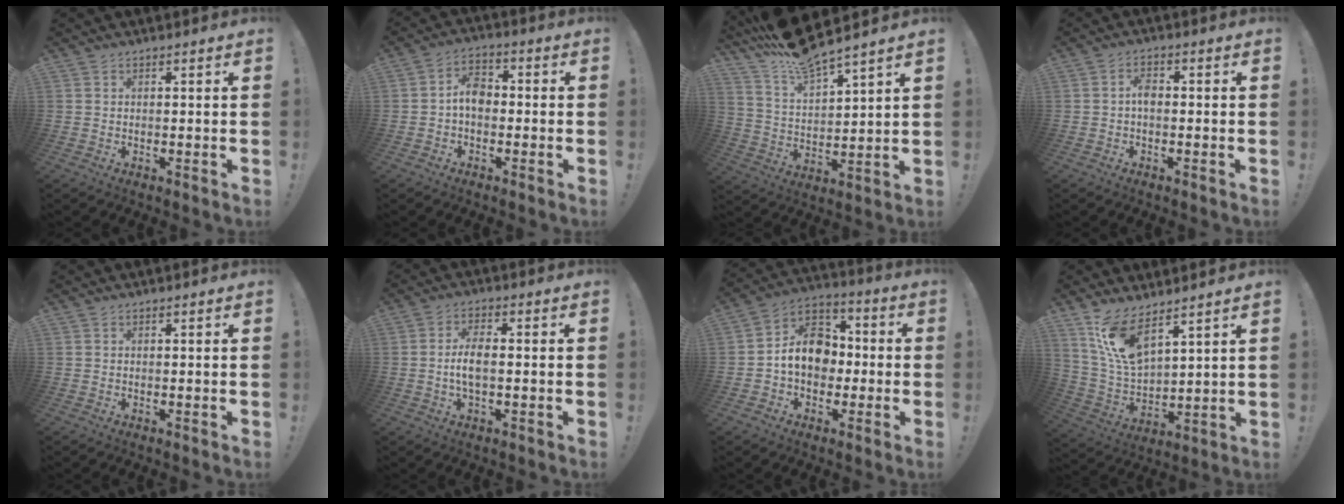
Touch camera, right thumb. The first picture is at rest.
{"total": 7.0, "force": [-0.9, 4.7, 5.1], "torque": [-0.095, 0.015, -0.014]}
{"total": 11.2, "force": [10.4, 1.3, 4.0], "torque": [-0.098, -0.083, 0.179]}
{"total": 3.2, "force": [-0.5, 1.7, 2.7], "torque": [-0.055, 0.009, -0.008]}
{"total": 0.0}
{"total": 5.9, "force": [-0.8, 2.3, 5.4], "torque": [-0.106, 0.002, -0.015]}
{"total": 13.0, "force": [-0.5, 10.5, 7.6], "torque": [-0.124, 0.025, -0.002]}
{"total": 12.7, "force": [9.0, 4.8, 7.7], "torque": [-0.163, -0.044, 0.172]}